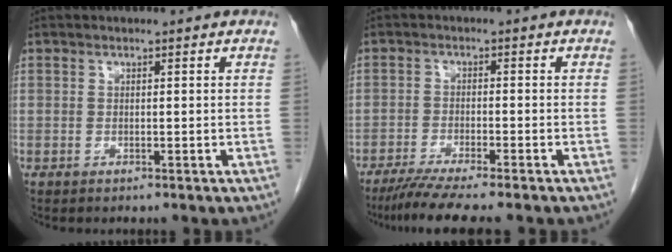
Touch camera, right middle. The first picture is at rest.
{"total": 7.8, "force": [-6.4, -0.3, 4.4], "torque": [-0.064, -0.021, -0.104]}